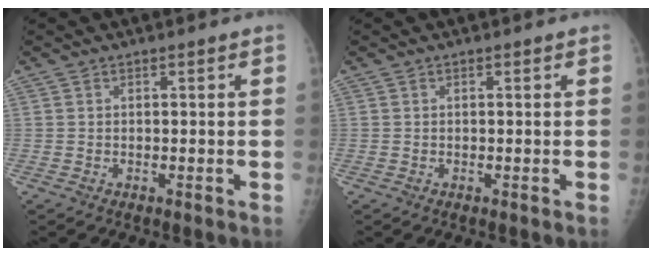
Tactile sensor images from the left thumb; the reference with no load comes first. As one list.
[{"total": 0.0}]